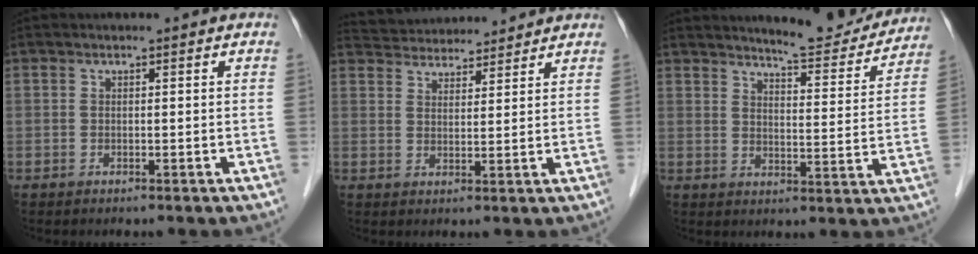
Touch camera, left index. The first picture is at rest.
{"total": 9.9, "force": [9.5, 2.1, 1.9], "torque": [-0.030, 0.027, 0.142]}
{"total": 11.0, "force": [10.5, 1.2, 2.9], "torque": [-0.034, -0.027, 0.130]}